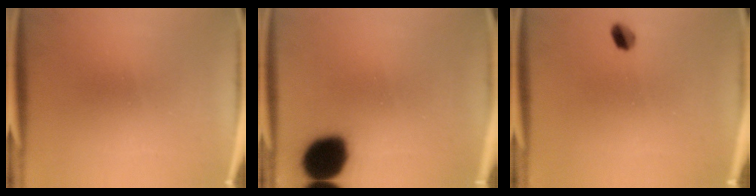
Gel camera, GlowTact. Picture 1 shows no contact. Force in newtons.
{"total": 16.8}
{"total": 2.7}